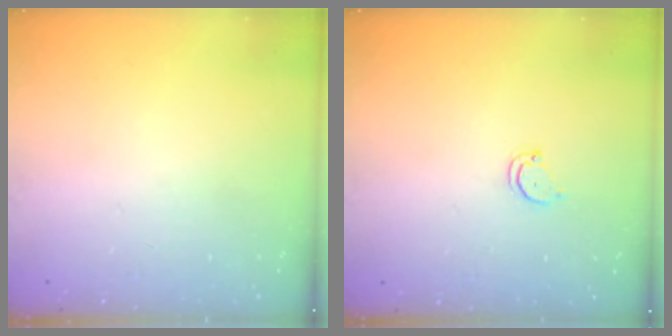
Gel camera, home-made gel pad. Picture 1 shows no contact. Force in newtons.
{"total": 2.5, "press": 2.5, "slide": 0.3}